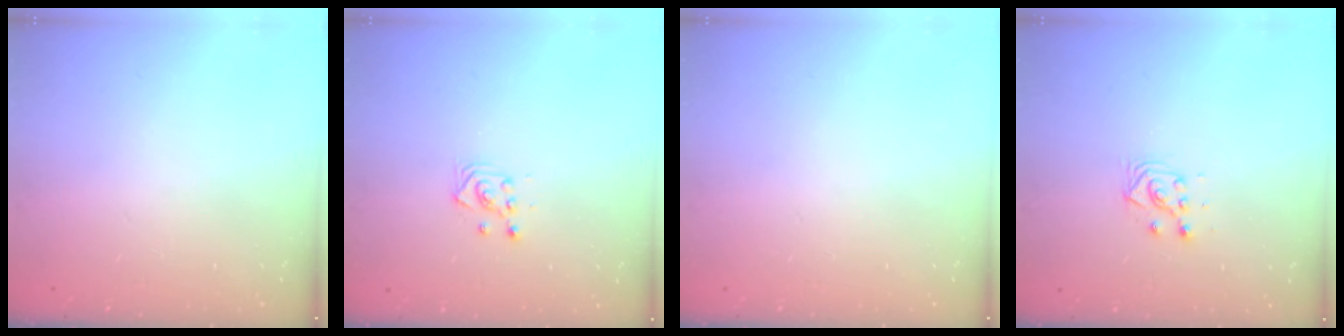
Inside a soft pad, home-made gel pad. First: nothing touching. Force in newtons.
{"total": 3.0, "press": 3.0, "slide": 0.5}
{"total": 0.0}
{"total": 3.5, "press": 3.4, "slide": 0.9}